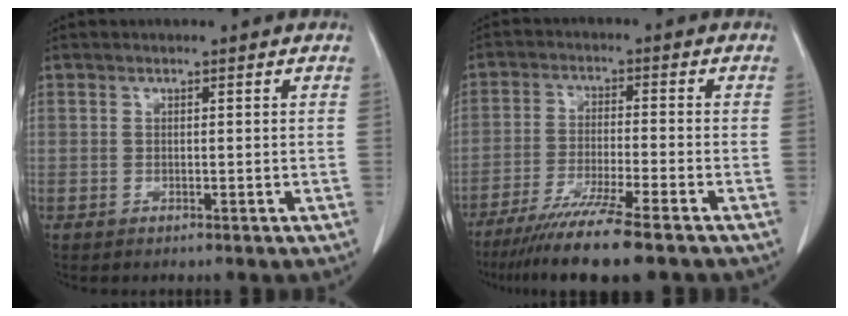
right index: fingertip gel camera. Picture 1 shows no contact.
{"total": 11.4, "force": [-8.8, -0.7, 7.2], "torque": [-0.115, -0.035, -0.144]}